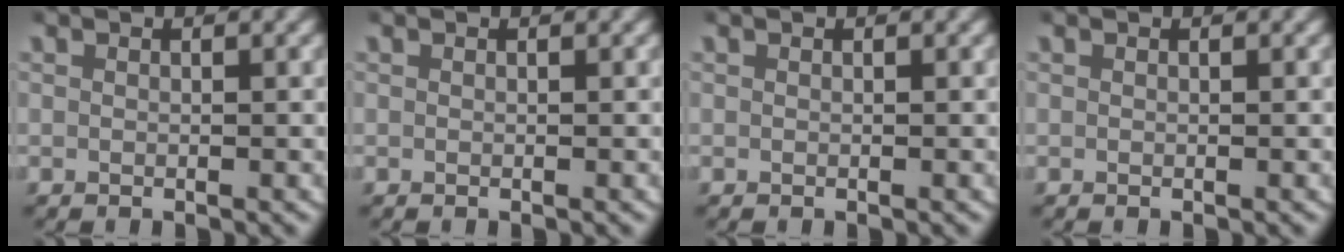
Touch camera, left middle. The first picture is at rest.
{"total": 0.0}
{"total": 0.0}
{"total": 0.0}